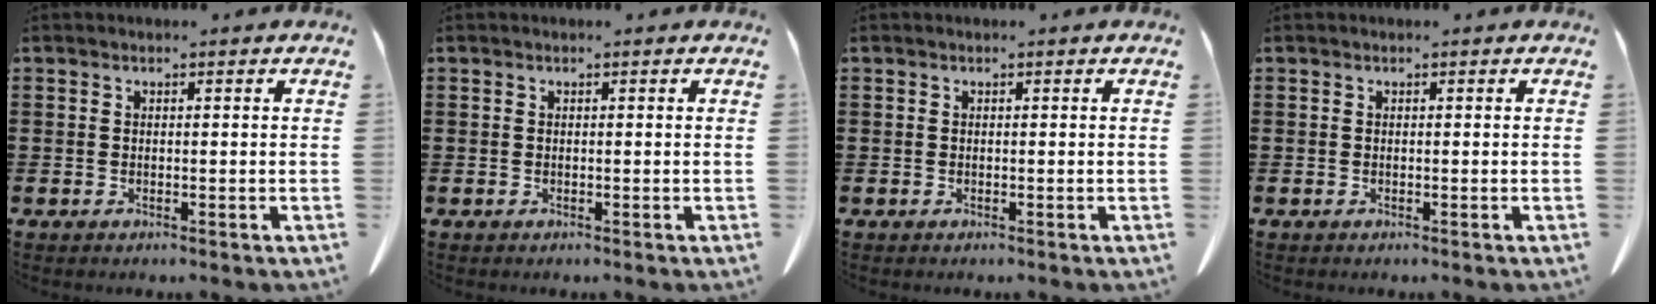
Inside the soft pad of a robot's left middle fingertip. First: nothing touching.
{"total": 0.0}
{"total": 0.0}
{"total": 0.0}